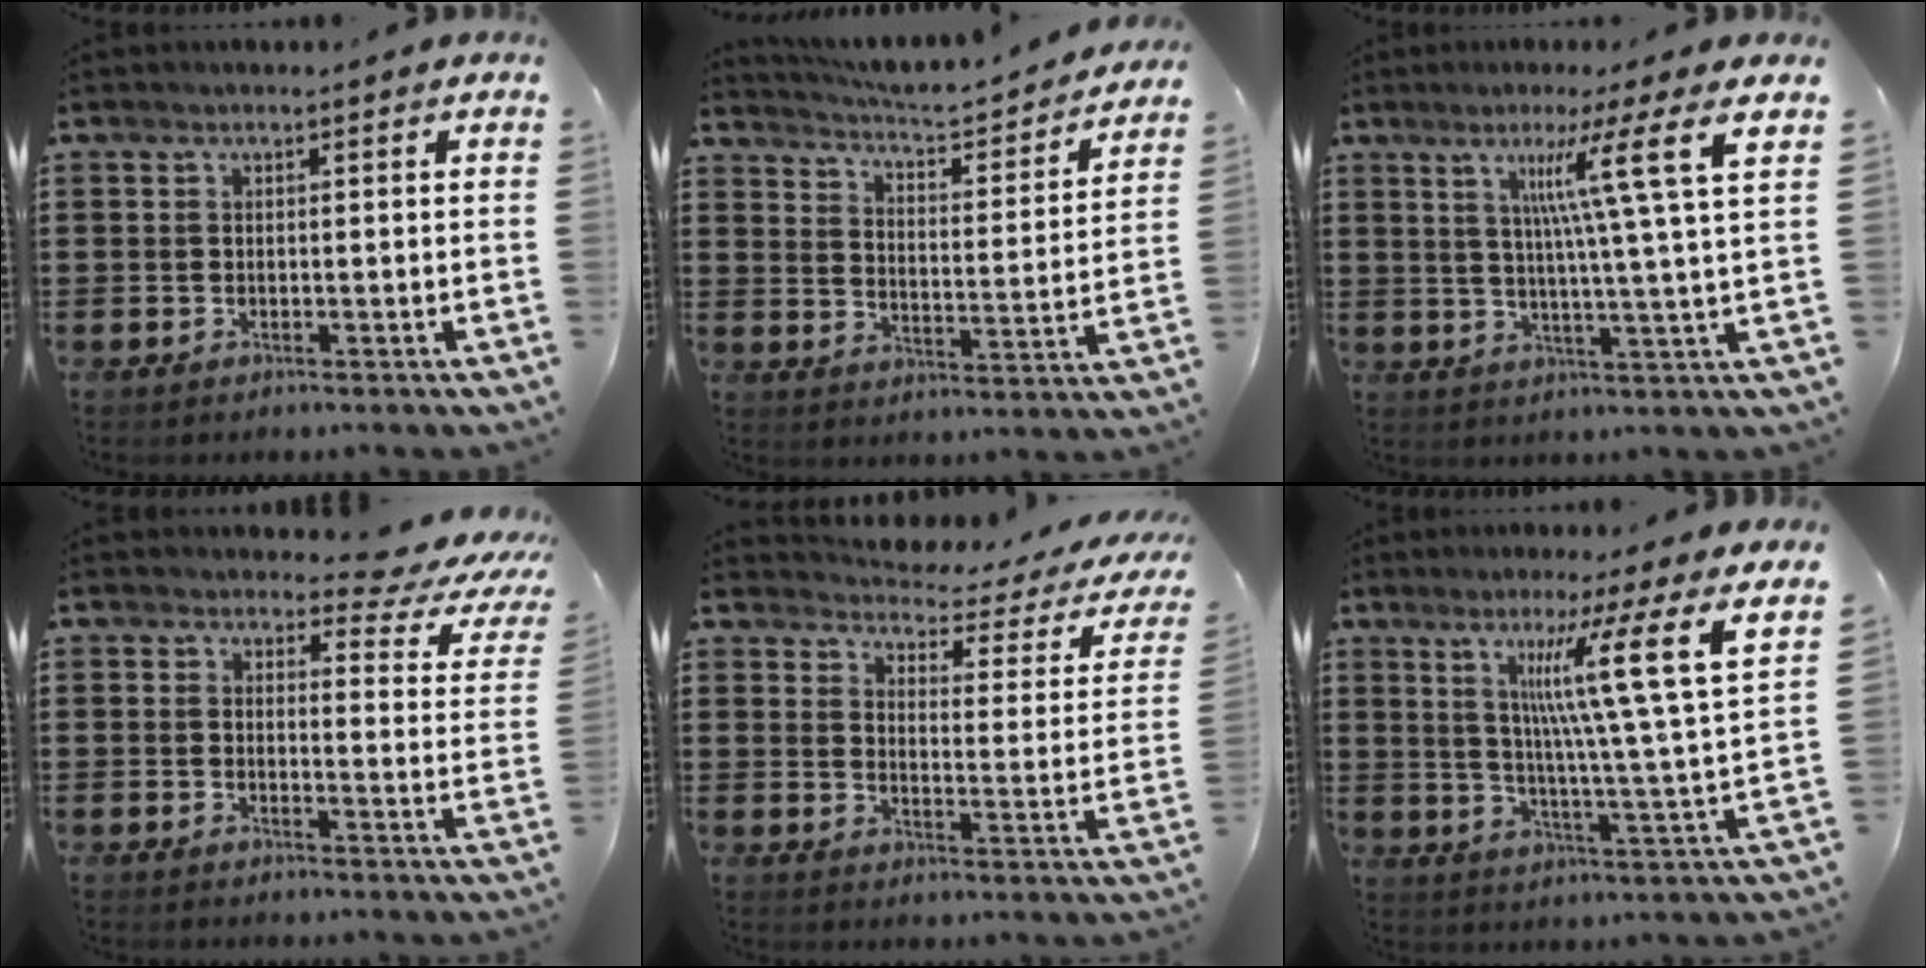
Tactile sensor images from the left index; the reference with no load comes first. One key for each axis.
{"total": 4.0, "fx": 3.9, "fy": -0.3, "fz": 0.8, "tx": -0.039, "ty": -0.036, "tz": 0.057}
{"total": 10.5, "fx": 4.6, "fy": -1.6, "fz": 9.3, "tx": -0.176, "ty": -0.002, "tz": 0.062}
{"total": 4.6, "fx": 3.7, "fy": 1.4, "fz": 2.3, "tx": -0.040, "ty": -0.021, "tz": 0.058}
{"total": 2.7, "fx": 2.5, "fy": 0.2, "fz": 1.0, "tx": -0.033, "ty": -0.027, "tz": 0.031}
{"total": 12.5, "fx": 6.6, "fy": -0.3, "fz": 10.7, "tx": -0.190, "ty": -0.032, "tz": 0.093}